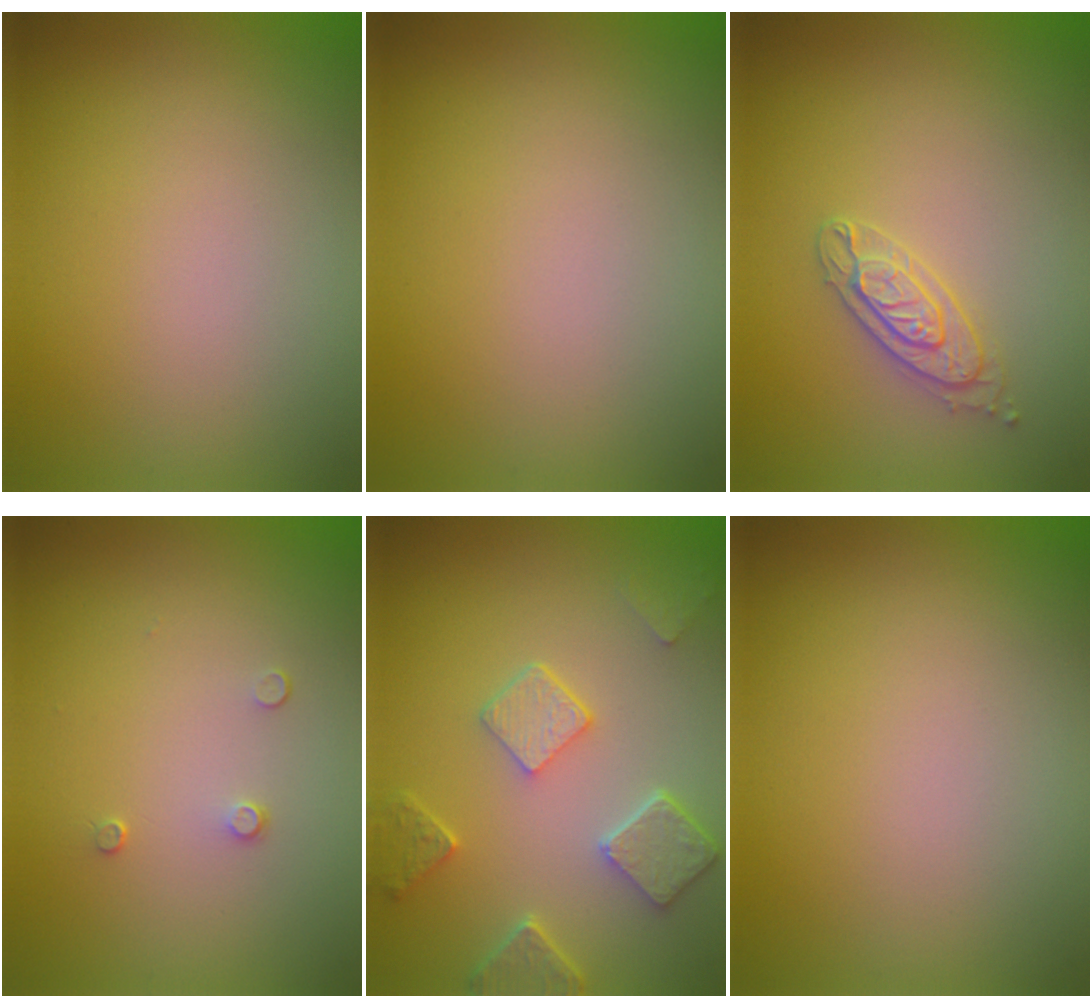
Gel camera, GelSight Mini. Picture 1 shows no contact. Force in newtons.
{"total": 0.0}
{"total": 2.5, "press": 2.4, "slide": 0.2}
{"total": 0.8, "press": 0.4, "slide": 0.6}
{"total": 4.6, "press": 3.6, "slide": 2.8}
{"total": 0.0}